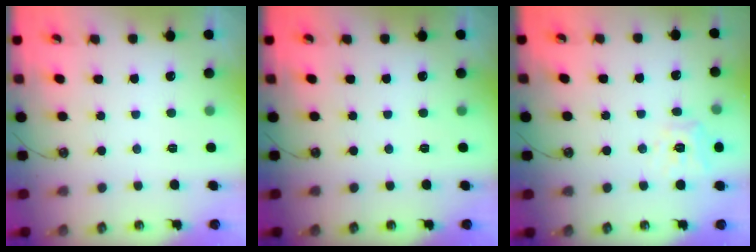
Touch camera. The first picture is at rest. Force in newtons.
{"total": 0.0}
{"total": 9.7, "press": 9.6, "slide": 1.0}